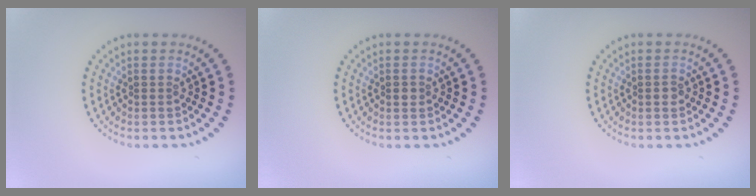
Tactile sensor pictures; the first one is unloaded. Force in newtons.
{"total": 0.6, "press": 0.6, "slide": 0.3}
{"total": 0.7, "press": 0.6, "slide": 0.4}